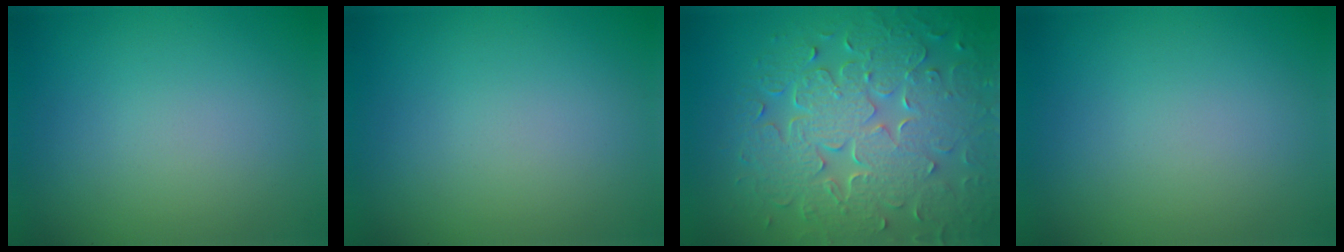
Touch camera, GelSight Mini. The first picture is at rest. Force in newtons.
{"total": 0.0}
{"total": 8.9, "press": 6.5, "slide": 6.1}
{"total": 0.0}